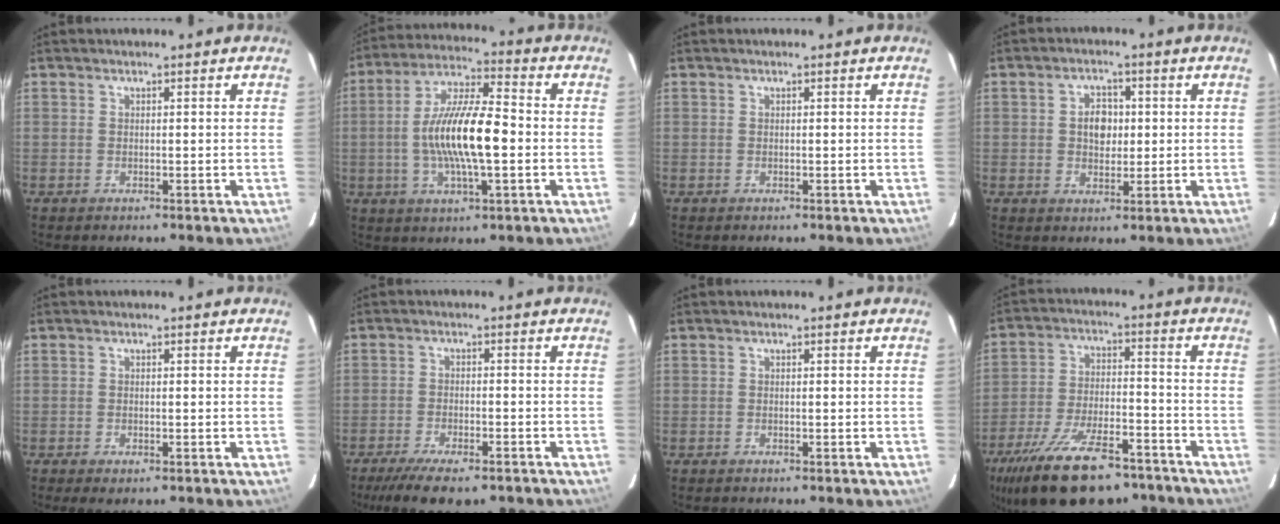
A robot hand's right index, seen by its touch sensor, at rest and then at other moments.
{"total": 14.5, "force": [-1.7, 3.8, 13.9], "torque": [-0.266, 0.005, -0.035]}
{"total": 0.0}
{"total": 4.9, "force": [0.5, 3.7, 3.2], "torque": [-0.050, 0.010, 0.011]}
{"total": 2.1, "force": [-1.2, 1.0, 1.5], "torque": [-0.030, -0.008, -0.017]}
{"total": 11.6, "force": [-8.9, 3.5, 6.6], "torque": [-0.148, -0.032, -0.142]}
{"total": 0.0}
{"total": 21.9, "force": [-16.1, 8.4, 12.3], "torque": [-0.244, -0.027, -0.249]}